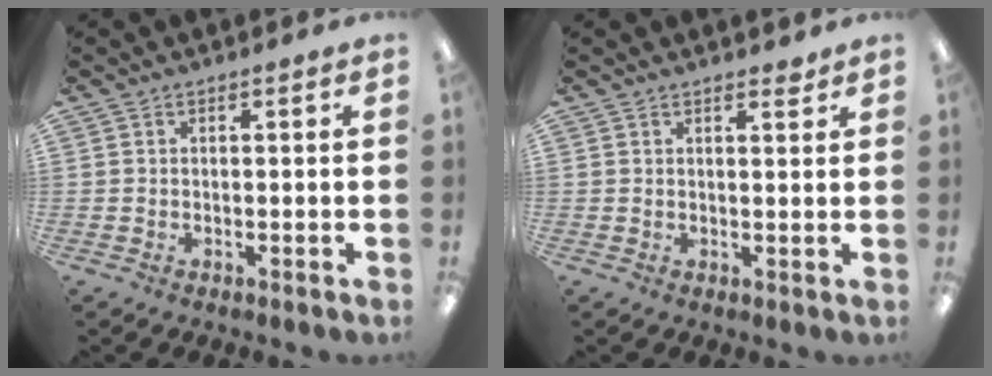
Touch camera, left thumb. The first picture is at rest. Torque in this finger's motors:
{"motor_torque": [-0.32, -0.23, -0.31, -0.23, 0.03]}